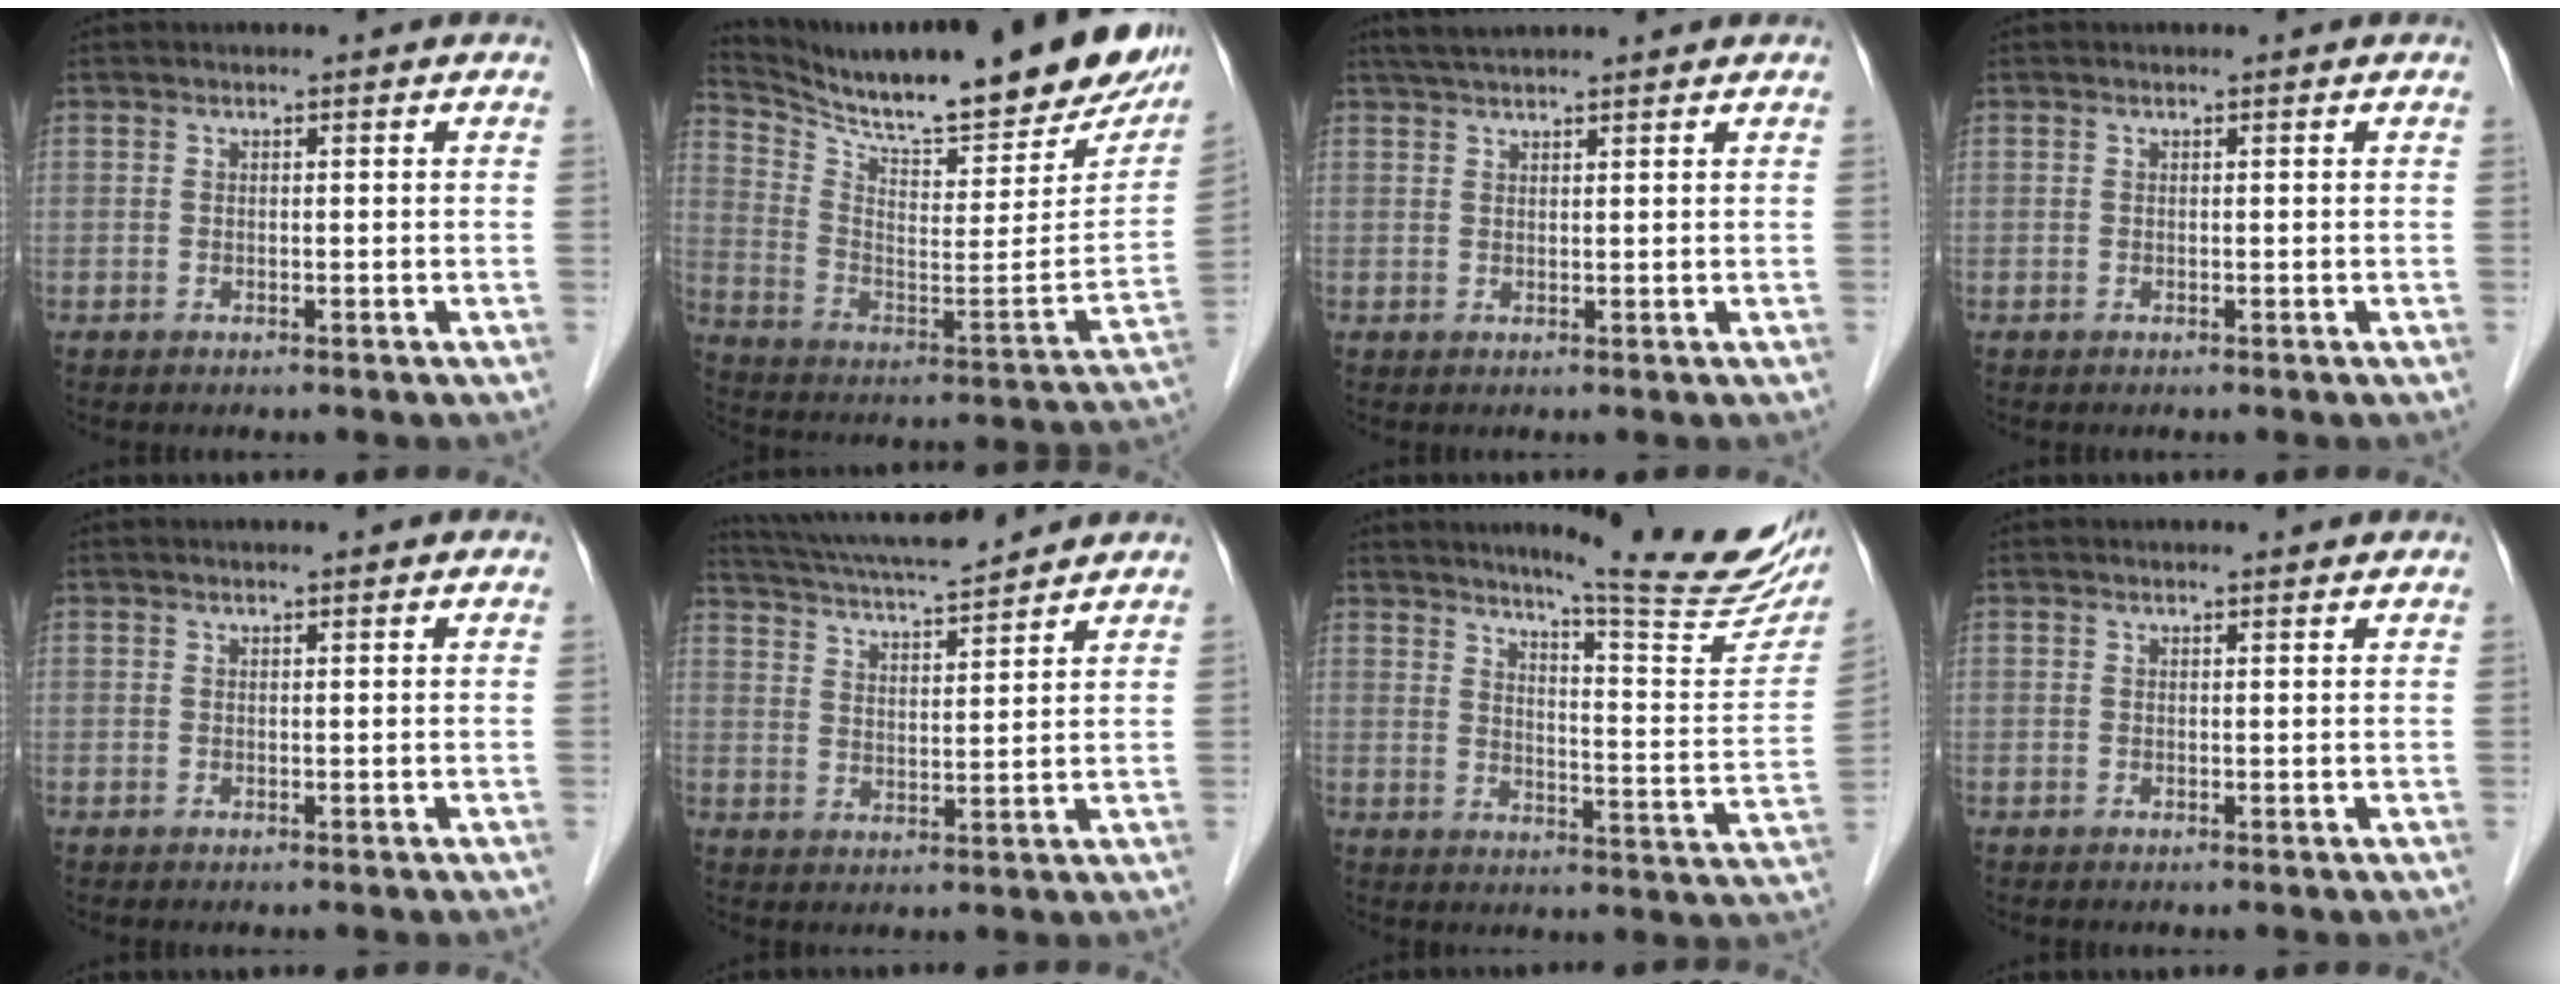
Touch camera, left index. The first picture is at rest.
{"total": 29.6, "force": [25.5, 3.9, 14.7], "torque": [-0.245, -0.087, 0.355]}
{"total": 5.0, "force": [4.5, 0.1, 2.2], "torque": [-0.034, 0.035, 0.076]}
{"total": 0.0}
{"total": 1.3, "force": [1.2, 0.0, 0.6], "torque": [-0.008, 0.016, 0.020]}
{"total": 12.7, "force": [11.7, 0.7, 4.8], "torque": [-0.096, 0.019, 0.193]}
{"total": 20.1, "force": [17.0, 0.6, 10.7], "torque": [-0.138, -0.073, 0.207]}
{"total": 1.6, "force": [1.6, 0.0, 0.2], "torque": [-0.009, 0.002, 0.019]}